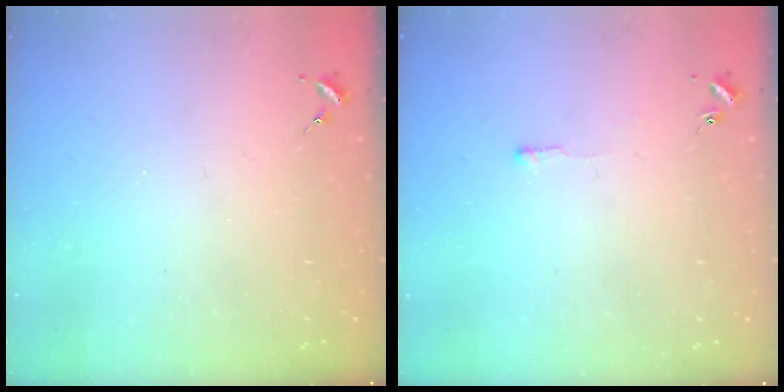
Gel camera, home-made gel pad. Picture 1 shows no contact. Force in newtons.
{"total": 2.6, "press": 2.6, "slide": 0.4}